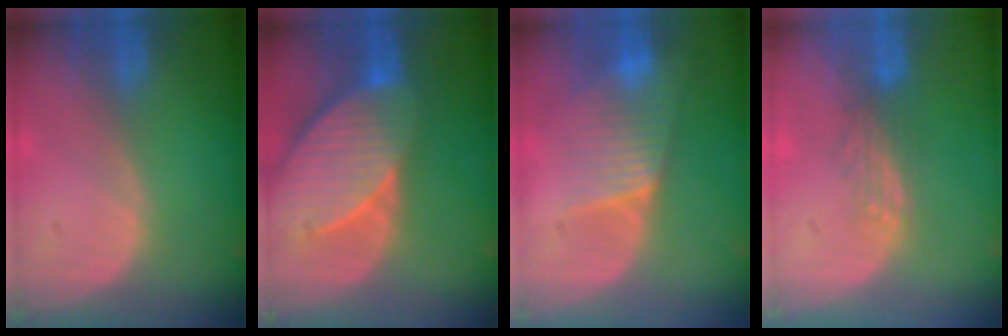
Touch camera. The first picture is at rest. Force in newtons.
{"total": 10.5, "press": 9.3, "slide": 5.0}
{"total": 6.3, "press": 6.3, "slide": 1.0}
{"total": 2.9, "press": 2.7, "slide": 1.1}